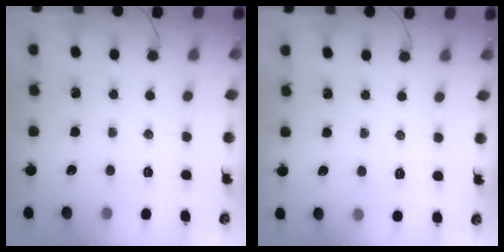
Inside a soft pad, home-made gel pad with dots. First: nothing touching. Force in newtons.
{"total": 1.6, "press": 0.1, "slide": 1.6}